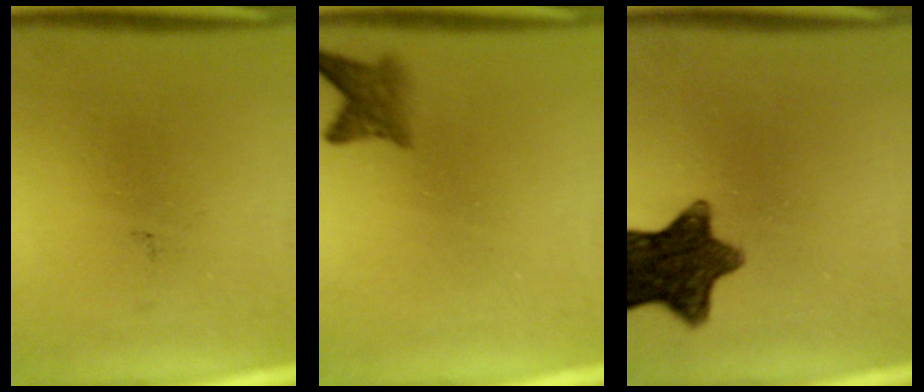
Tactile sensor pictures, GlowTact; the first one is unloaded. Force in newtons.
{"total": 2.8}
{"total": 11.4}